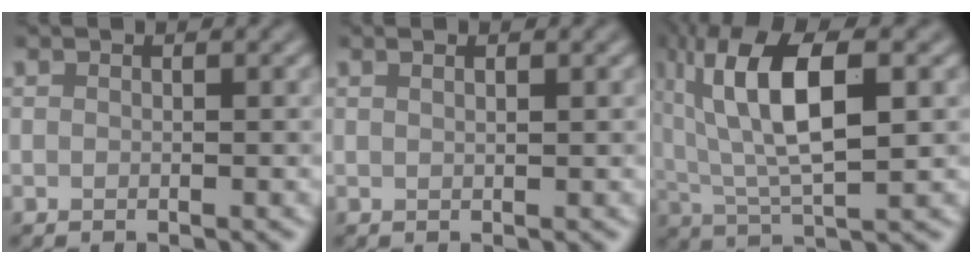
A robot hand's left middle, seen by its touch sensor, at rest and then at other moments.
{"total": 1.0, "force": [0.7, 0.3, 0.7], "torque": [-0.003, -0.003, 0.006]}
{"total": 9.9, "force": [2.6, 3.3, 8.9], "torque": [-0.163, 0.009, 0.044]}